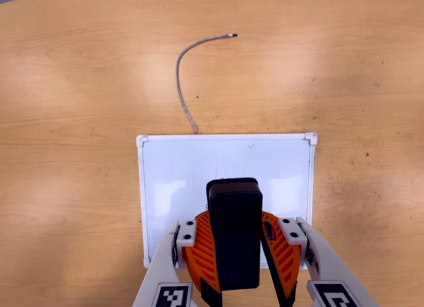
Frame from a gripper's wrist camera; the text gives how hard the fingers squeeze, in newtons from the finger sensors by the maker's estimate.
{"total": 10.3, "left": 10.7, "right": 9.8}